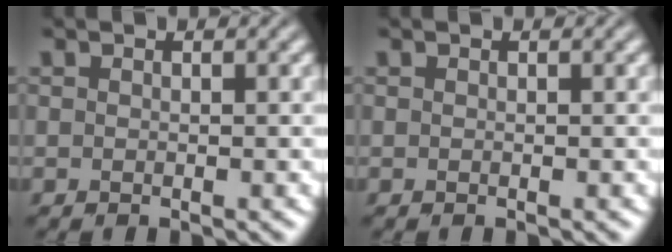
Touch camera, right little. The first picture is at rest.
{"total": 0.0}